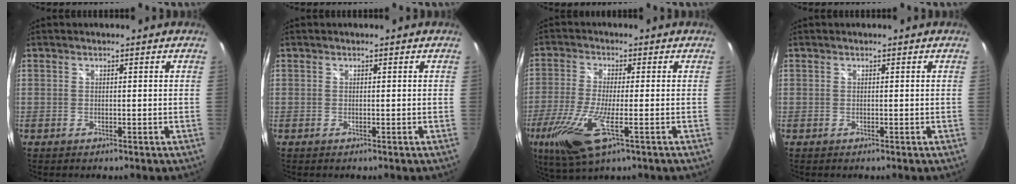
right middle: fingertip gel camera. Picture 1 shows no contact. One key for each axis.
{"total": 0.0}
{"total": 13.1, "fx": -5.6, "fy": 3.3, "fz": 11.3, "tx": -0.251, "ty": -0.043, "tz": -0.105}
{"total": 0.0}